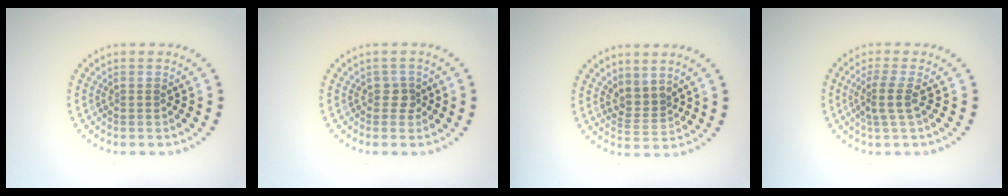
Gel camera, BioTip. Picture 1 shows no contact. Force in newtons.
{"total": 1.1, "press": 1.0, "slide": 0.5}
{"total": 2.0, "press": 1.3, "slide": 1.5}
{"total": 2.2, "press": 1.6, "slide": 1.5}